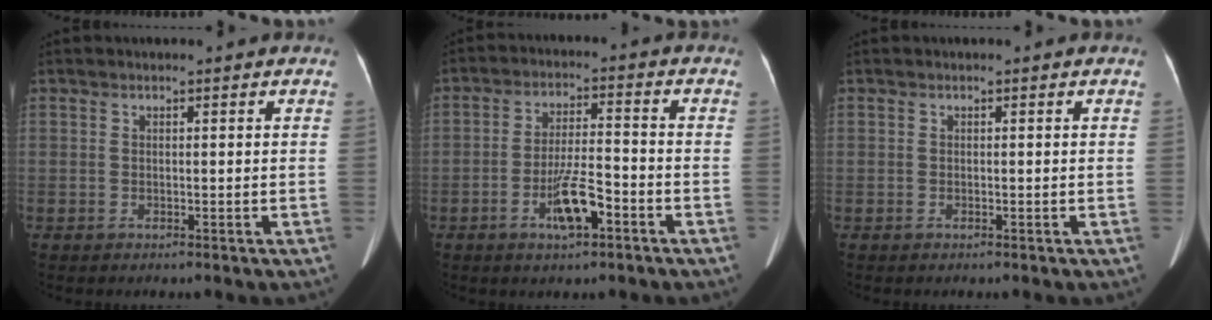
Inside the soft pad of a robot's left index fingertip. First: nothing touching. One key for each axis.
{"total": 7.0, "fx": -3.4, "fy": 1.5, "fz": 5.9, "tx": -0.117, "ty": 0.001, "tz": -0.058}
{"total": 0.0}